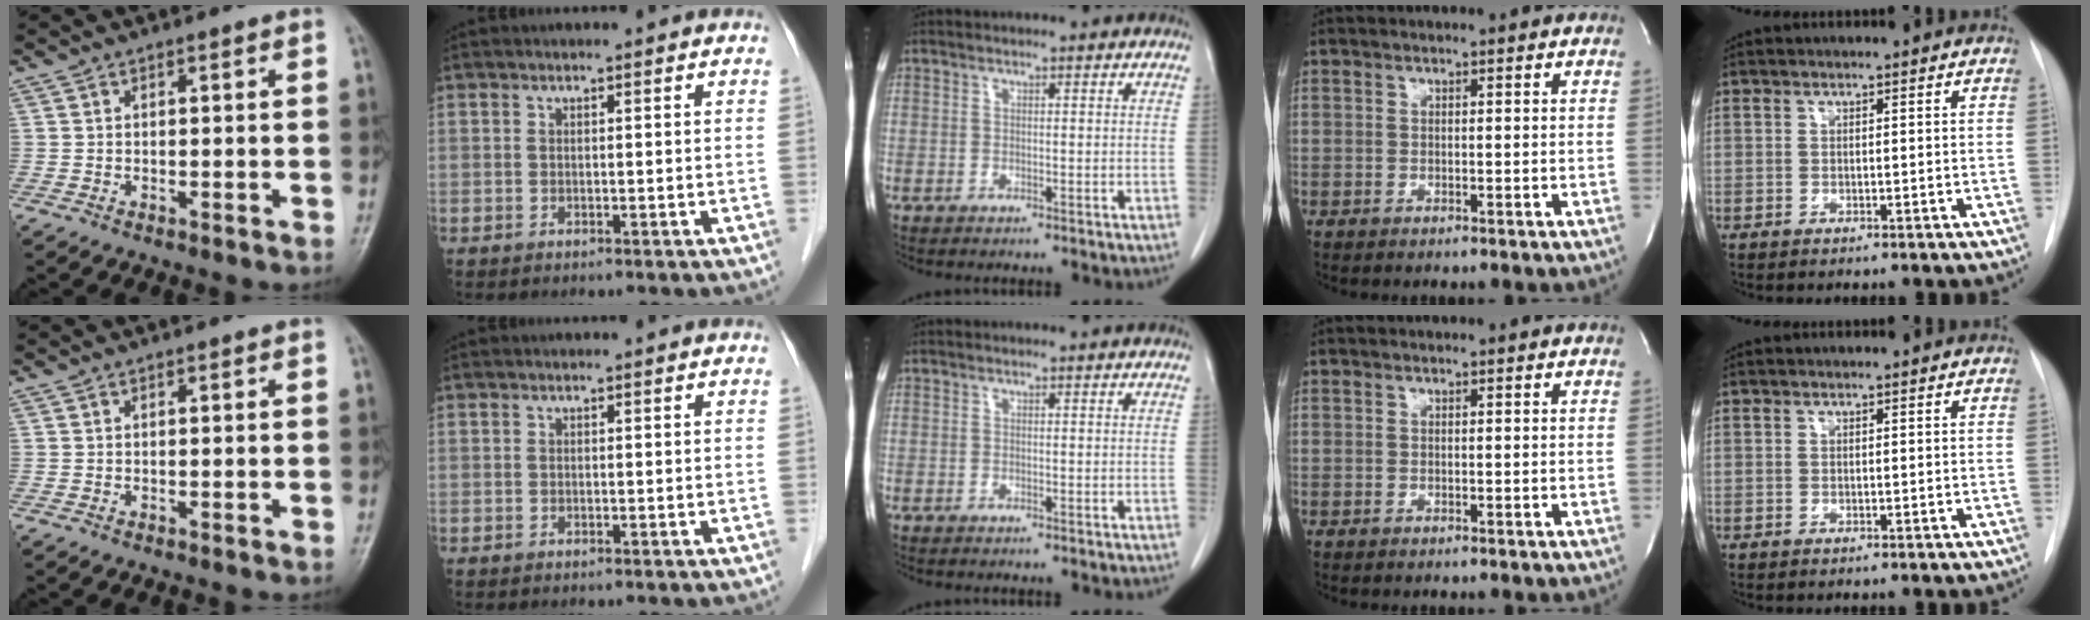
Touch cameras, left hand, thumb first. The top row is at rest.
{}